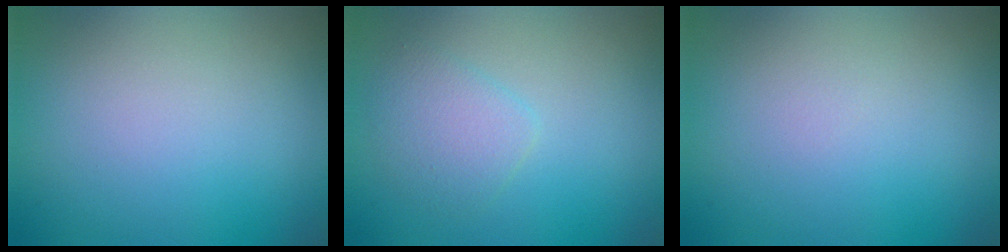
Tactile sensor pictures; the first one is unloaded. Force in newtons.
{"total": 2.3, "press": 2.3, "slide": 0.0}
{"total": 0.0}